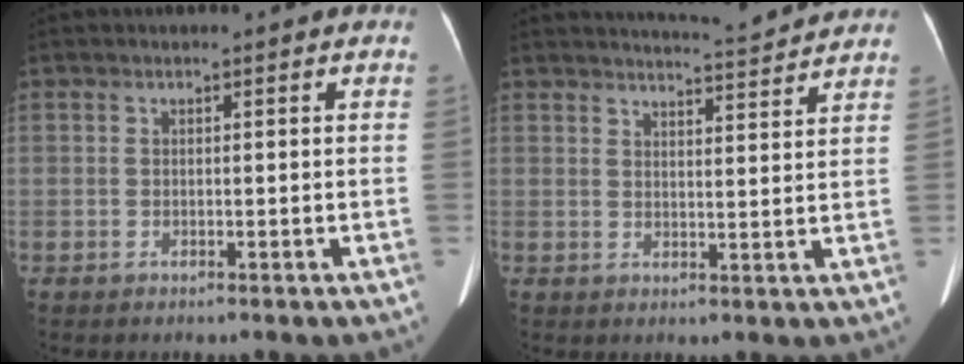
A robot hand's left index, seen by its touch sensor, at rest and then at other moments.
{"total": 8.2, "force": [8.0, -0.5, 1.8], "torque": [-0.039, 0.002, 0.104]}